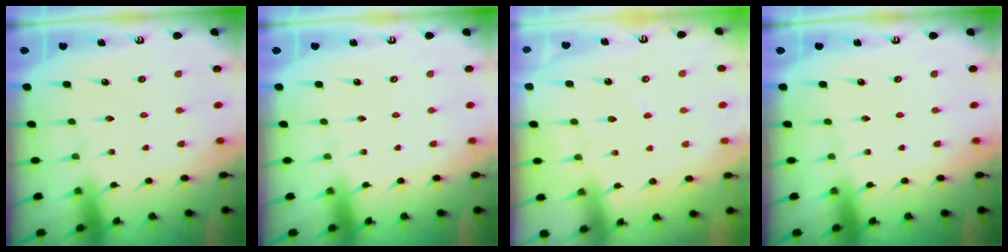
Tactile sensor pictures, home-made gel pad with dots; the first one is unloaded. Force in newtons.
{"total": 0.0}
{"total": 3.0, "press": 3.0, "slide": 0.5}
{"total": 0.0}